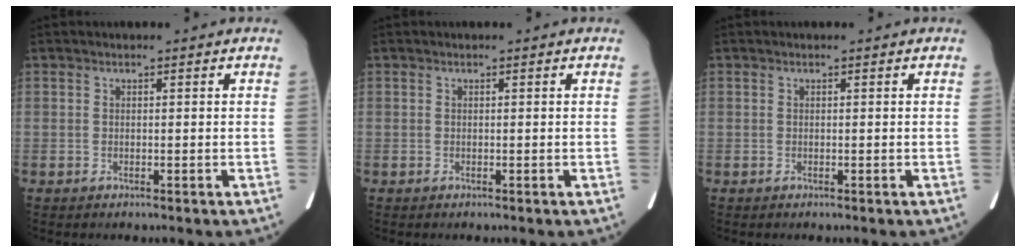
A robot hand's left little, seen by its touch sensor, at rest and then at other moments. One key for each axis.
{"total": 0.0}
{"total": 0.0}